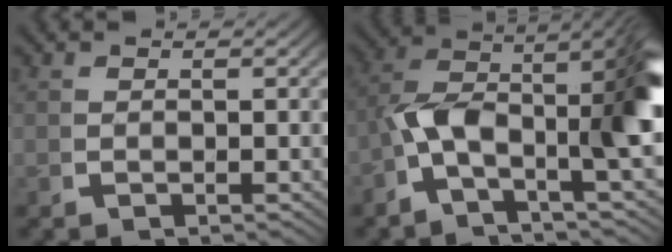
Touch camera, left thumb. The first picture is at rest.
{"total": 10.9, "force": [-0.9, 5.7, 9.2], "torque": [-0.170, -0.033, -0.016]}